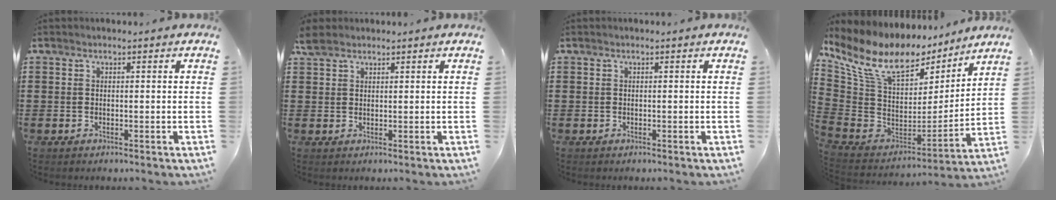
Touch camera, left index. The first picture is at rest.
{"total": 2.8, "force": [2.1, 1.3, 1.2], "torque": [-0.030, 0.007, 0.041]}
{"total": 0.0}
{"total": 11.9, "force": [8.0, 5.5, 6.9], "torque": [-0.172, -0.044, 0.143]}